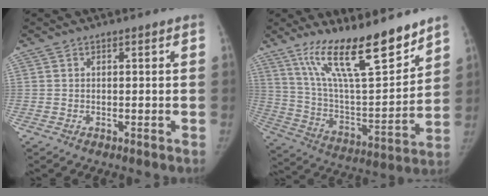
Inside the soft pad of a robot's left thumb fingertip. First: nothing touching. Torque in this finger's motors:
{"motor_torque": [2.33, 0.36, 1.02, -1.75, 0.11]}